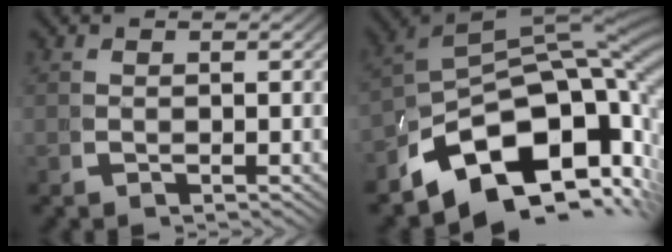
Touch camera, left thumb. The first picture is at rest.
{"total": 20.8, "force": [-2.5, 13.6, 15.6], "torque": [-0.256, -0.042, -0.027]}